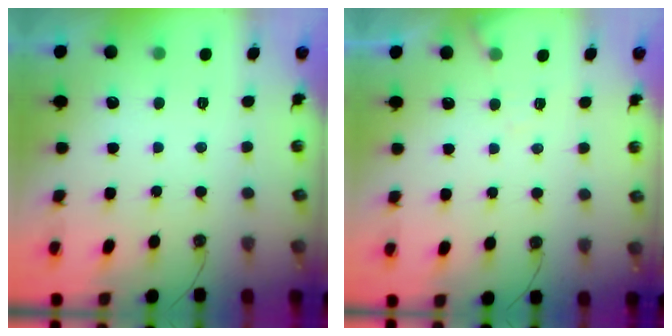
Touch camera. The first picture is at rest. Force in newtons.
{"total": 5.6, "press": 5.5, "slide": 0.8}